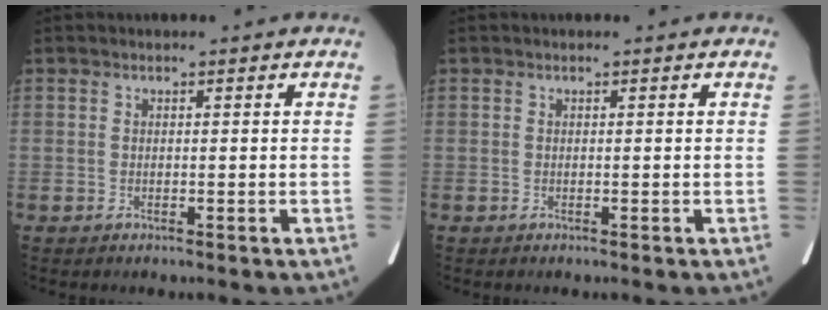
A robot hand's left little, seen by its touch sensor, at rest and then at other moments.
{"total": 0.0}